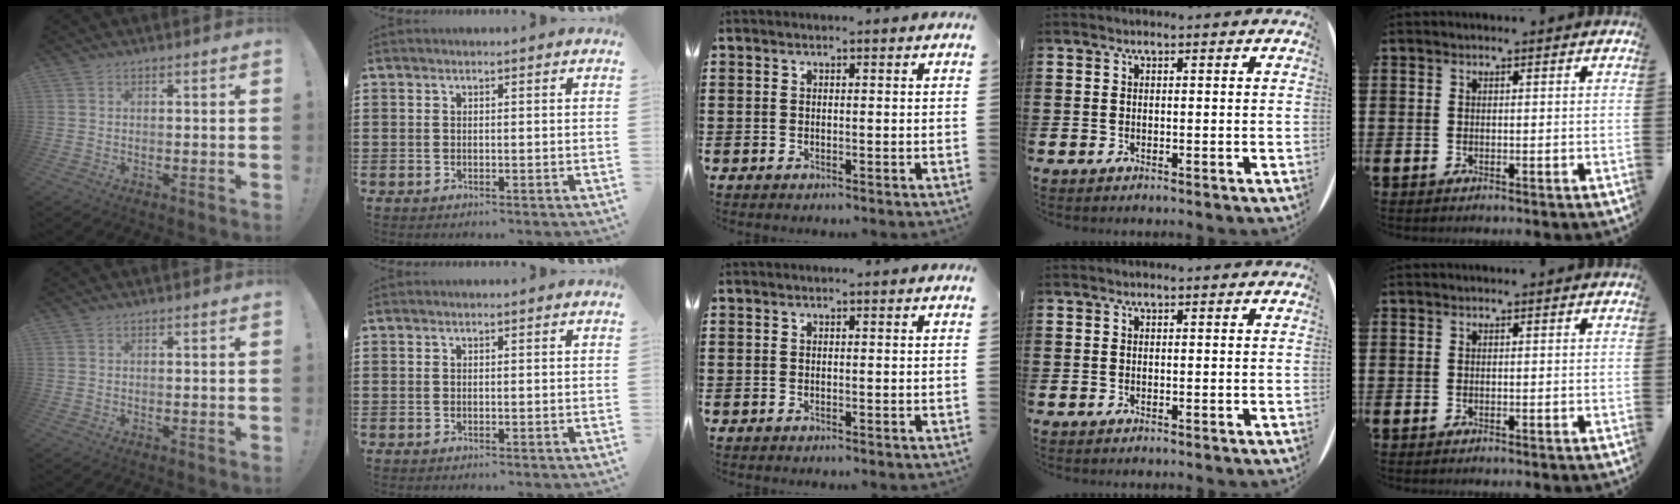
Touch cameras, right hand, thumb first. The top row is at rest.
{}